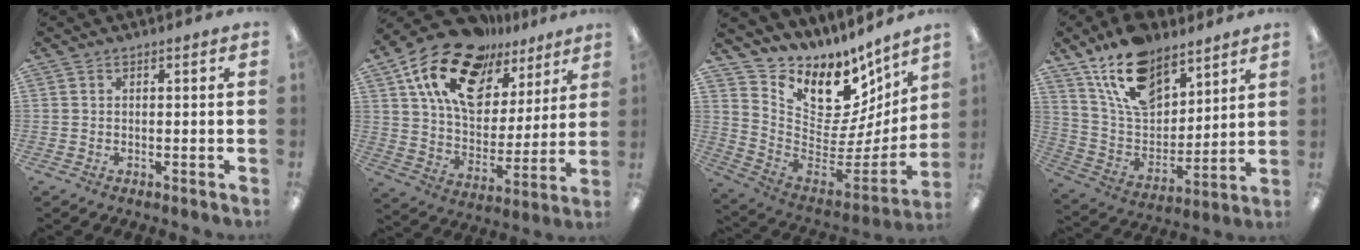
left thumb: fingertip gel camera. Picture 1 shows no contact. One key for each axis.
{"total": 19.5, "fx": 12.7, "fy": 10.8, "fz": 10.1, "tx": -0.191, "ty": -0.072, "tz": 0.229}
{"total": 11.9, "fx": 9.2, "fy": 6.1, "fz": 4.5, "tx": -0.058, "ty": -0.121, "tz": 0.161}
{"total": 16.7, "fx": 11.5, "fy": 8.9, "fz": 8.2, "tx": -0.160, "ty": -0.054, "tz": 0.213}